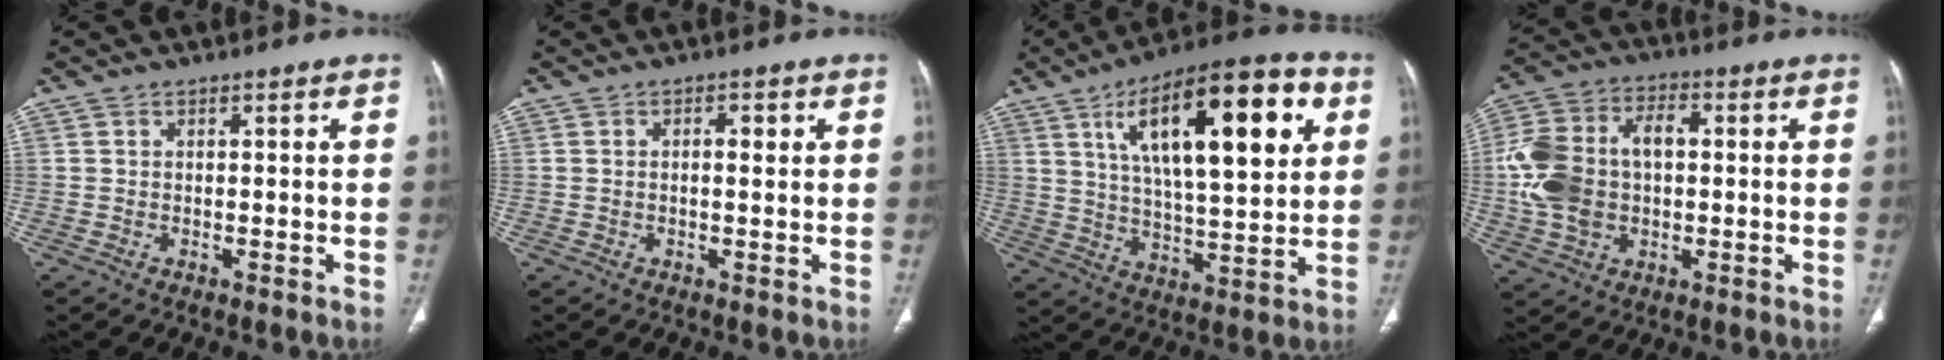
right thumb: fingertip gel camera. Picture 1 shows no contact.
{"total": 2.1, "force": [0.6, 0.8, 1.9], "torque": [-0.028, -0.002, 0.008]}
{"total": 25.0, "force": [9.1, 9.0, 21.5], "torque": [-0.313, -0.011, 0.140]}
{"total": 15.8, "force": [0.3, 10.7, 11.7], "torque": [-0.229, 0.028, 0.007]}